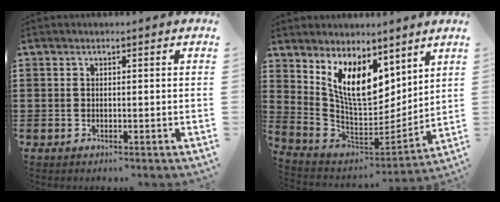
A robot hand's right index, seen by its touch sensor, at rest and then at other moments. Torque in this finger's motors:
{"motor_torque": [1.15, 0.99, 1.05, 0.21]}